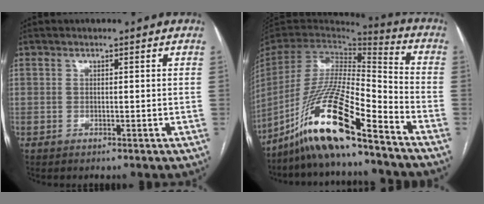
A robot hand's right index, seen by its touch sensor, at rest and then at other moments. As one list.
[{"total": 18.2, "force": [-13.1, 1.5, 12.5], "torque": [-0.261, -0.023, -0.248]}]